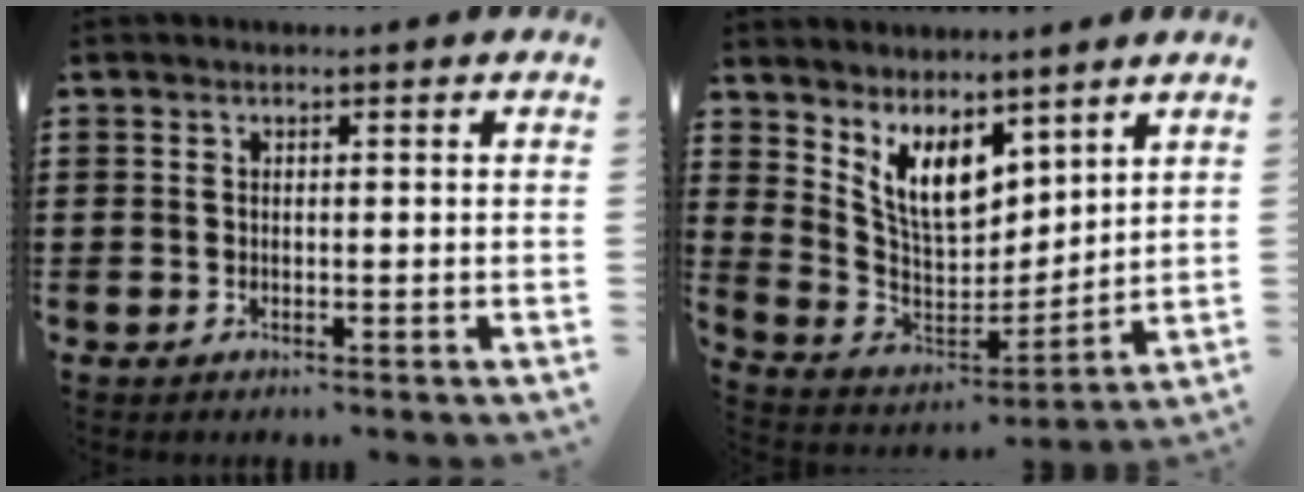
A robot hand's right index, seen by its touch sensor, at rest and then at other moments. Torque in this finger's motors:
{"motor_torque": [0.42, 0.51, 0.32, 0.18]}